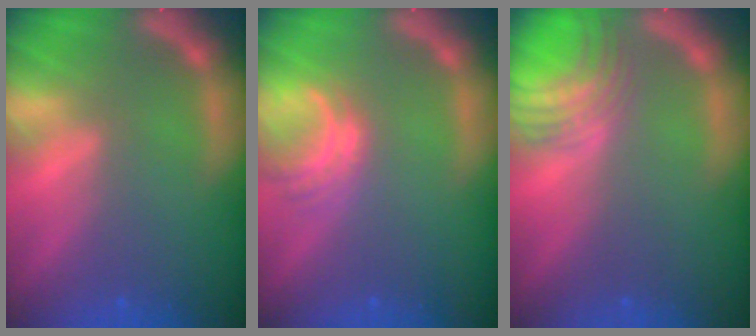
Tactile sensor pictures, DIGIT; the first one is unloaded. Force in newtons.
{"total": 3.0}
{"total": 6.1}